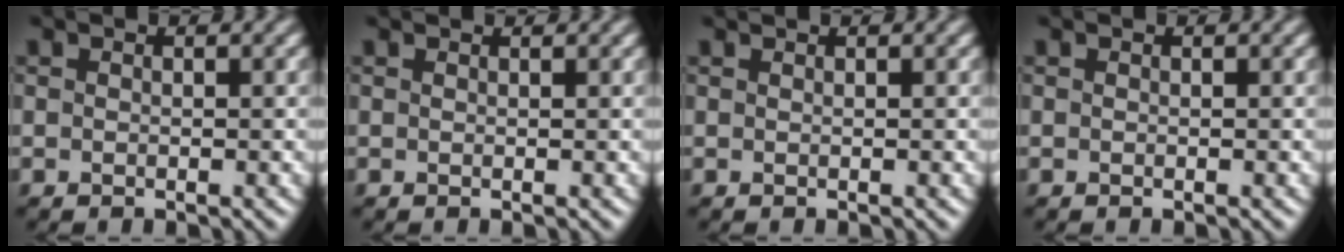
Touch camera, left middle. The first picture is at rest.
{"total": 0.6, "force": [0.6, 0.0, 0.0], "torque": [0.001, 0.000, 0.010]}
{"total": 0.5, "force": [0.5, -0.1, 0.1], "torque": [0.000, 0.000, 0.010]}
{"total": 0.0}